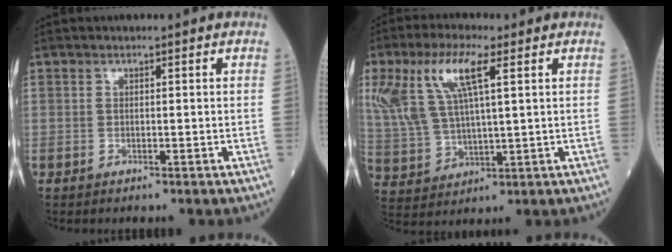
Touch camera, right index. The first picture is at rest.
{"total": 12.7, "force": [5.5, 3.7, 10.9], "torque": [-0.248, 0.021, 0.111]}